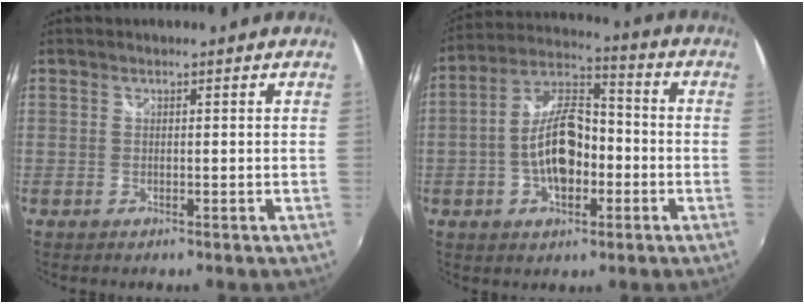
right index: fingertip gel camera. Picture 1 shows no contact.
{"total": 12.4, "force": [-3.1, 6.3, 10.3], "torque": [-0.203, 0.020, -0.053]}